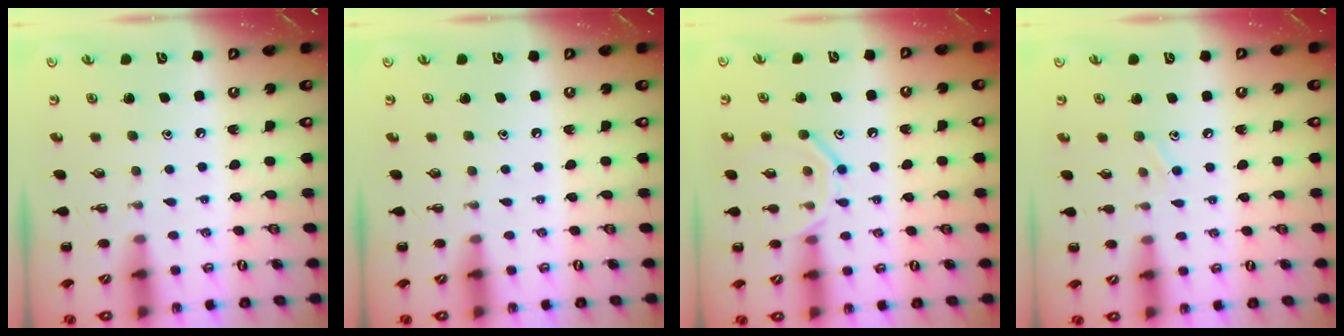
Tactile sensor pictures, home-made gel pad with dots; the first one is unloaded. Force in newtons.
{"total": 0.0}
{"total": 10.8, "press": 10.8, "slide": 0.9}
{"total": 6.2, "press": 6.0, "slide": 1.7}